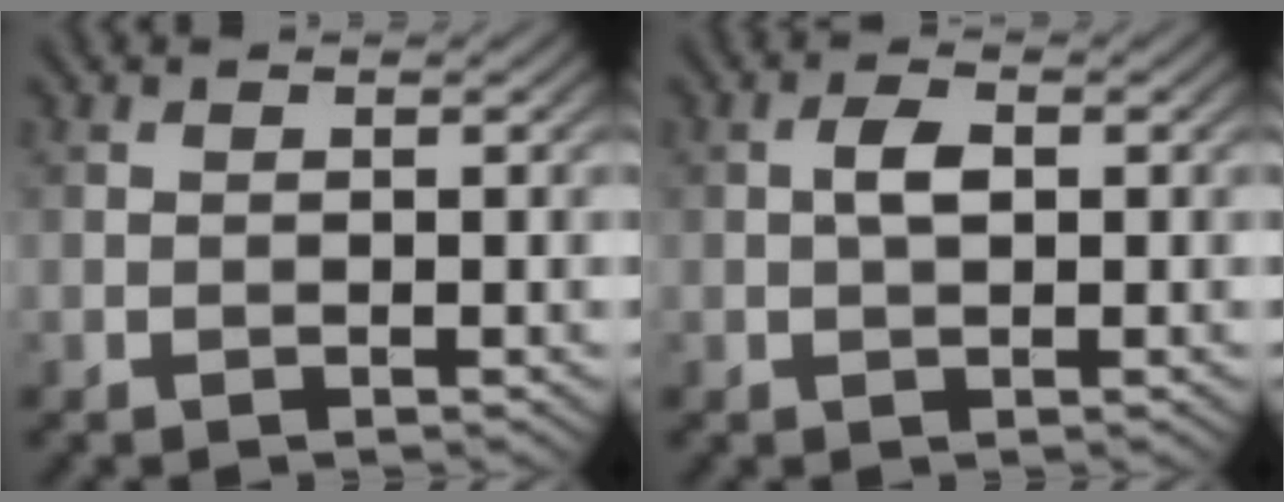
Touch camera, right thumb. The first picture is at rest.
{"total": 2.5, "force": [0.2, 1.2, 2.2], "torque": [-0.044, 0.008, 0.000]}